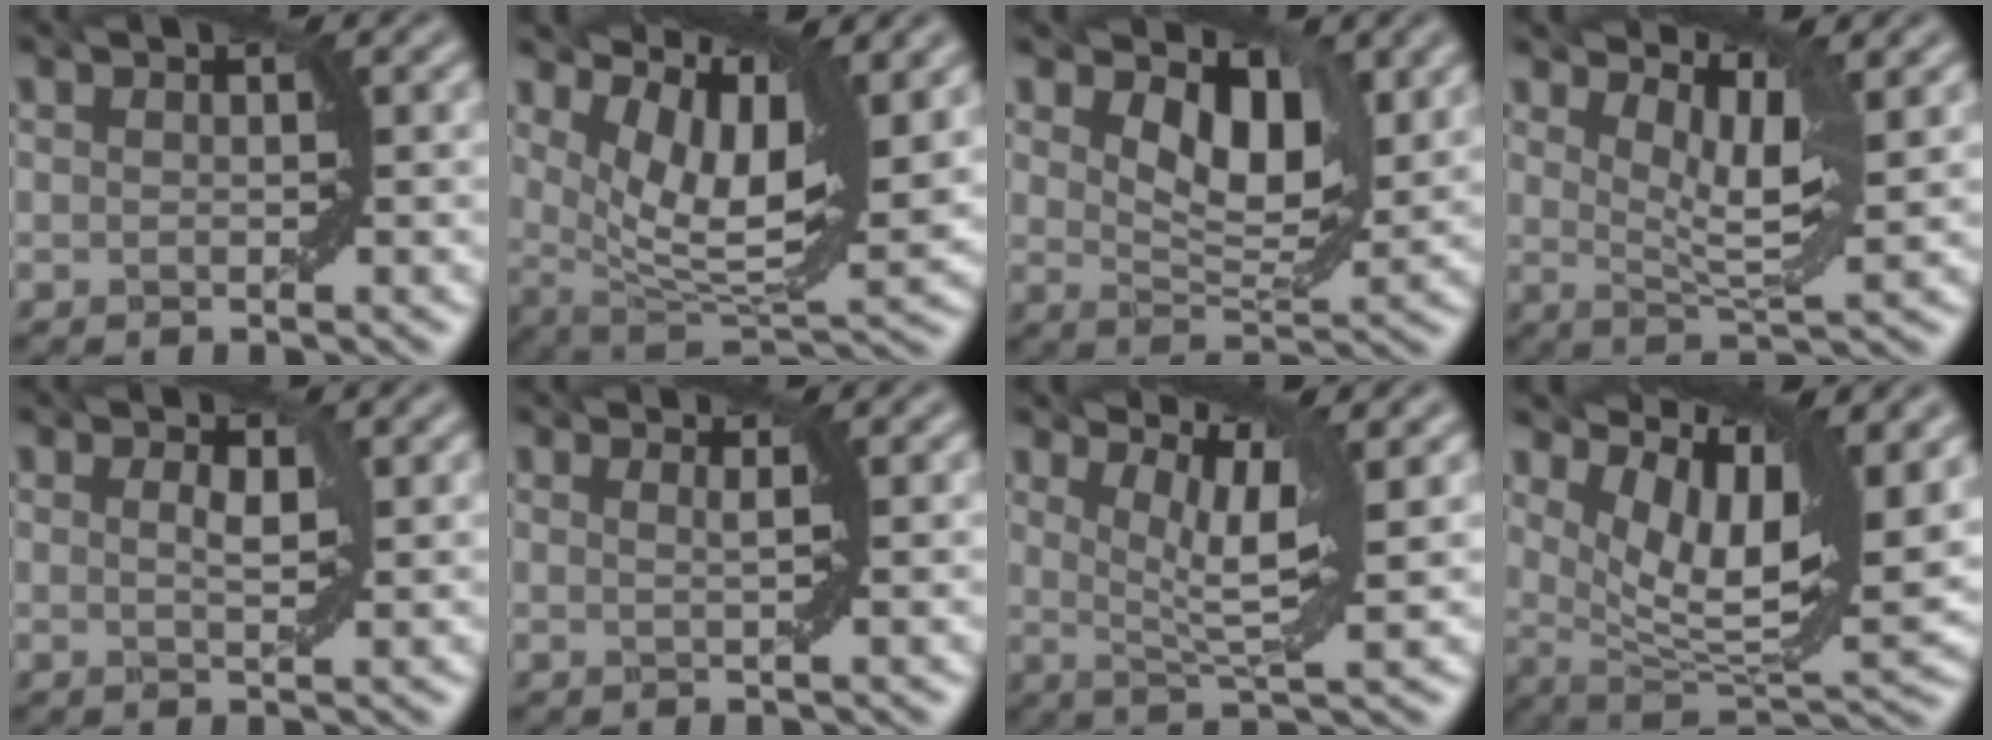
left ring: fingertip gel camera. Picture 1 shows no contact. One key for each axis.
{"total": 8.1, "fx": 3.7, "fy": 2.7, "fz": 6.6, "tx": -0.130, "ty": 0.002, "tz": 0.072}
{"total": 5.4, "fx": 1.9, "fy": 2.9, "fz": 4.2, "tx": -0.075, "ty": -0.001, "tz": 0.033}
{"total": 4.0, "fx": 2.2, "fy": 0.9, "fz": 3.1, "tx": -0.061, "ty": 0.003, "tz": 0.045}
{"total": 0.8, "fx": 0.1, "fy": 0.2, "fz": 0.8, "tx": -0.008, "ty": 0.001, "tz": 0.008}
{"total": 1.3, "fx": 0.6, "fy": 0.6, "fz": 1.0, "tx": -0.005, "ty": 0.005, "tz": -0.010}
{"total": 4.7, "fx": 1.6, "fy": 0.9, "fz": 4.3, "tx": -0.075, "ty": 0.002, "tz": 0.036}
{"total": 8.9, "fx": 4.2, "fy": 2.7, "fz": 7.4, "tx": -0.137, "ty": 0.002, "tz": 0.083}